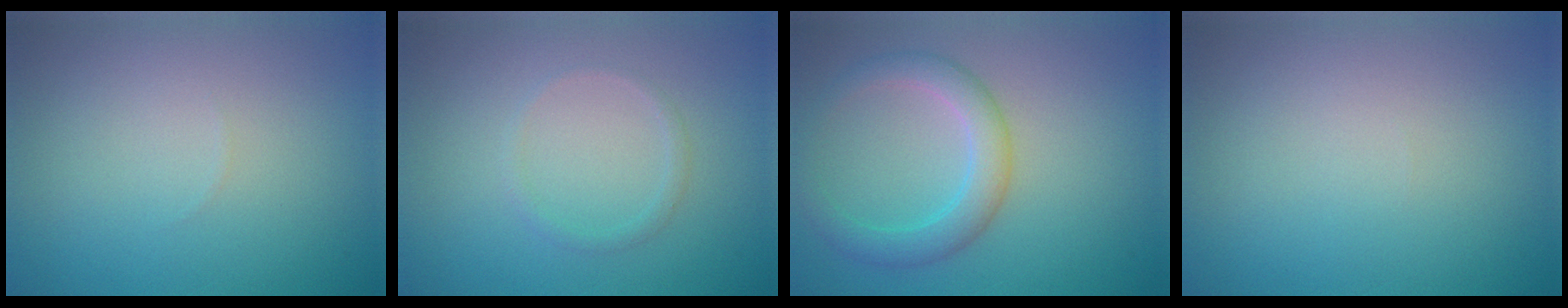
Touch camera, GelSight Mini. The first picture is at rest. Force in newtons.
{"total": 0.9, "press": 0.9, "slide": 0.1}
{"total": 3.6, "press": 3.6, "slide": 0.1}
{"total": 0.0}